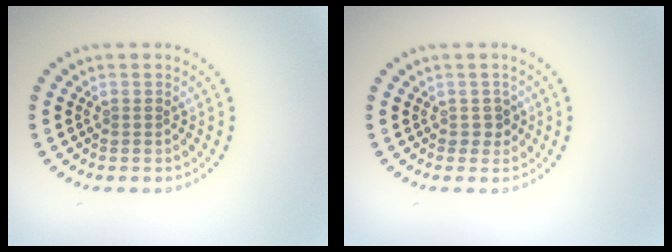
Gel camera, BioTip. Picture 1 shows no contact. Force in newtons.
{"total": 1.2, "press": 1.1, "slide": 0.5}